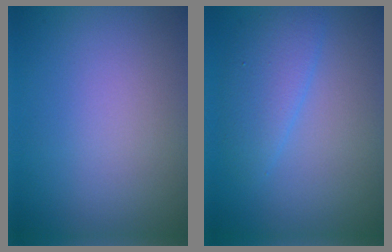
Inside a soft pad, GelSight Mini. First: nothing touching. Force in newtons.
{"total": 2.8, "press": 2.8, "slide": 0.2}